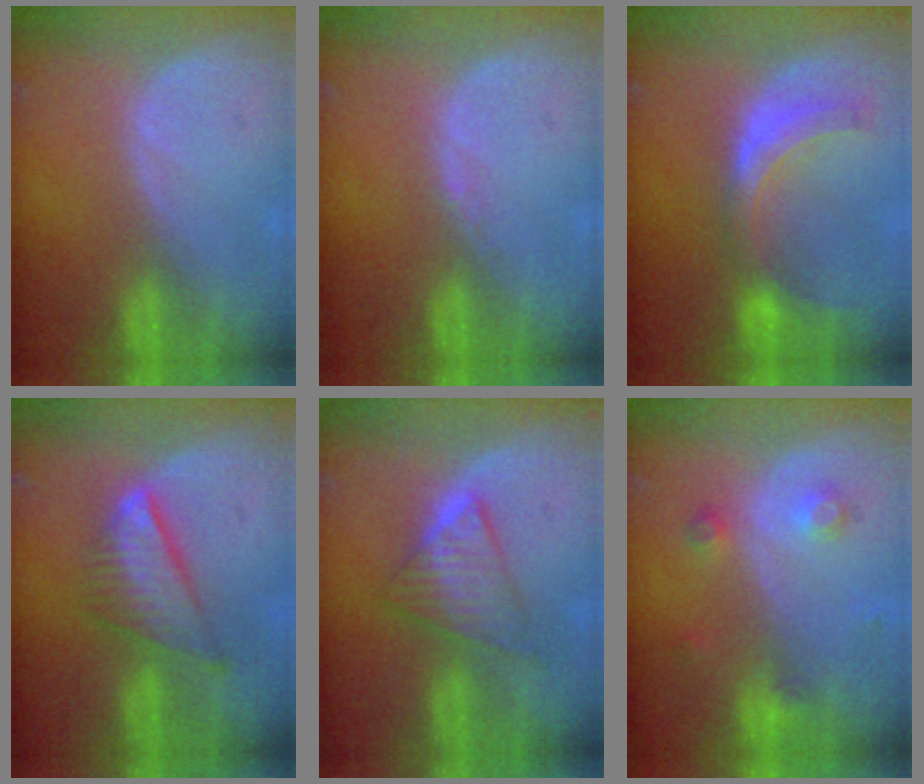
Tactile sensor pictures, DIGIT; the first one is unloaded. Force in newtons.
{"total": 0.6, "press": 0.5, "slide": 0.4}
{"total": 7.5, "press": 6.8, "slide": 3.0}
{"total": 7.6, "press": 6.6, "slide": 3.7}
{"total": 5.9, "press": 5.9, "slide": 0.7}
{"total": 3.7, "press": 3.2, "slide": 1.8}